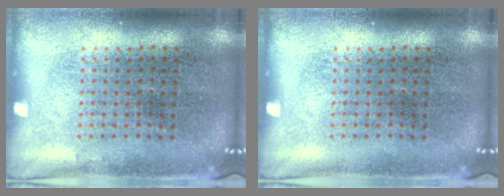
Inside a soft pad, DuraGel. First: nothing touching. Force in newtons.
{"total": 0.0}